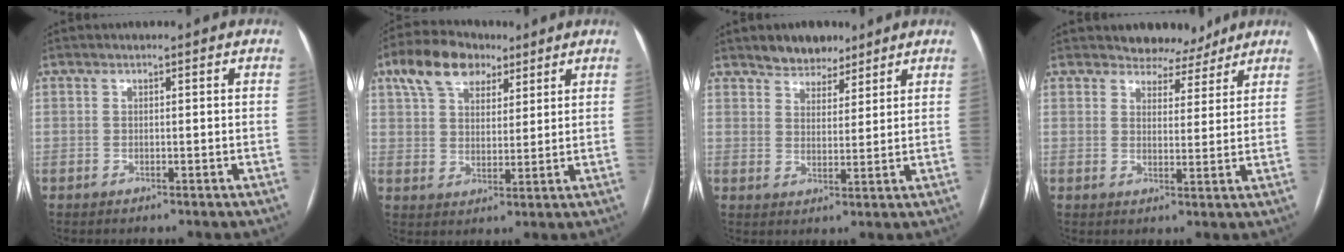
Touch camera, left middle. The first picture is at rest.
{"total": 10.0, "force": [6.1, 5.8, 5.5], "torque": [-0.107, 0.031, 0.108]}
{"total": 5.5, "force": [4.5, 2.8, 1.5], "torque": [-0.022, 0.005, 0.078]}
{"total": 5.3, "force": [4.7, 2.3, 0.3], "torque": [0.002, -0.001, 0.060]}